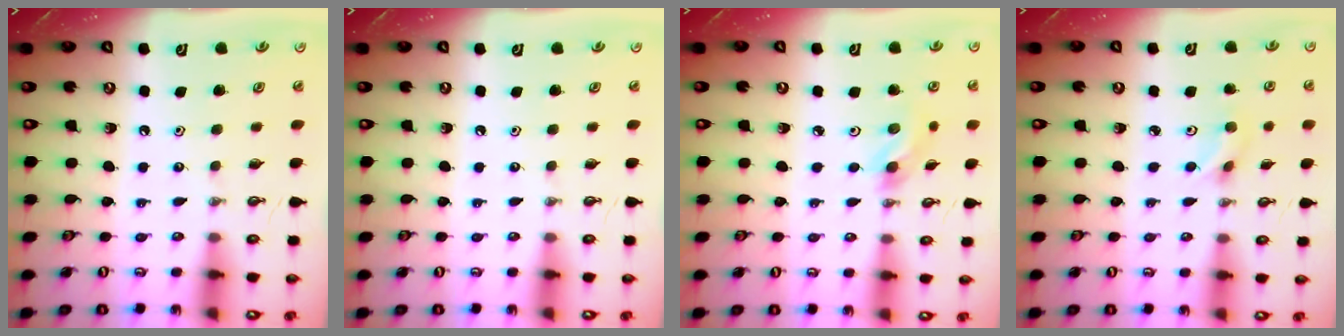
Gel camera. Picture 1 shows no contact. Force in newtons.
{"total": 0.0}
{"total": 5.4, "press": 5.0, "slide": 2.0}
{"total": 4.2, "press": 4.1, "slide": 1.0}